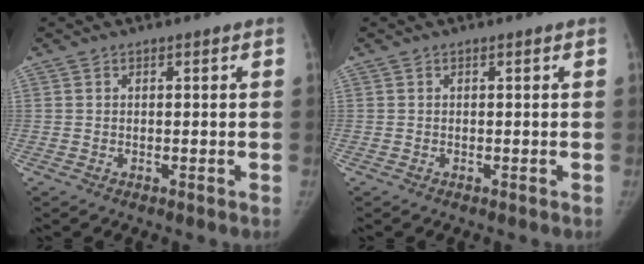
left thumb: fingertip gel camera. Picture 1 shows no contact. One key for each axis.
{"total": 0.0}